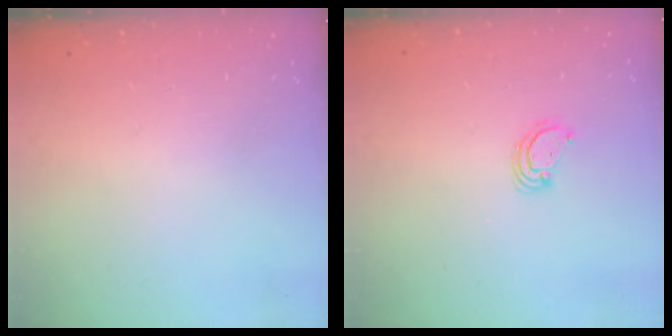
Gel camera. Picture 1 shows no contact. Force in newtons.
{"total": 3.4, "press": 3.4, "slide": 0.3}